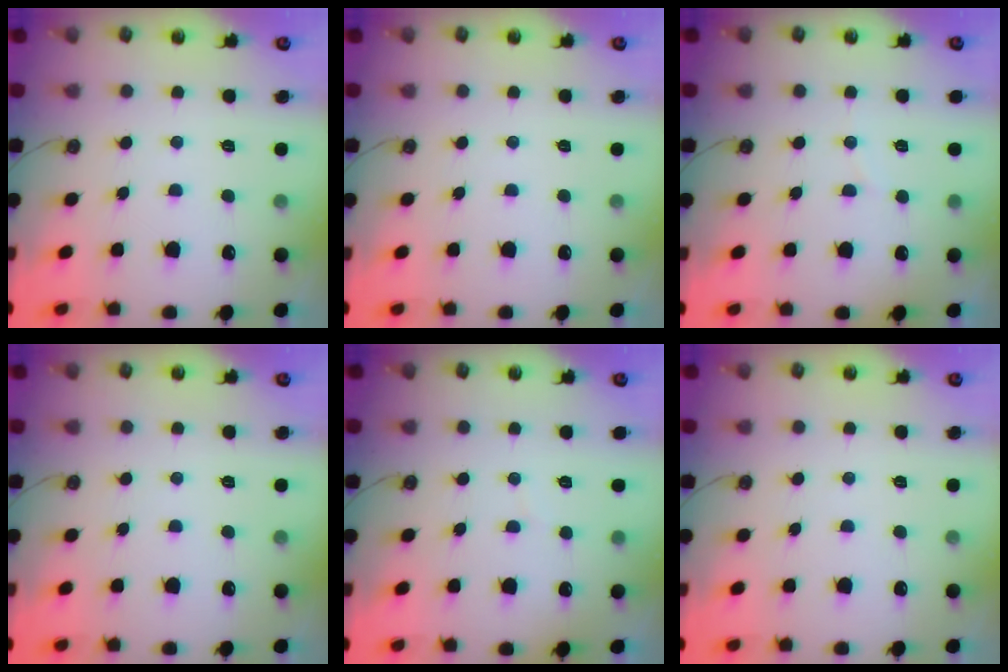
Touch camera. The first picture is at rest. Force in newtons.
{"total": 0.0}
{"total": 1.8, "press": 1.5, "slide": 1.1}
{"total": 0.0}
{"total": 1.7, "press": 1.7, "slide": 0.1}
{"total": 0.0}